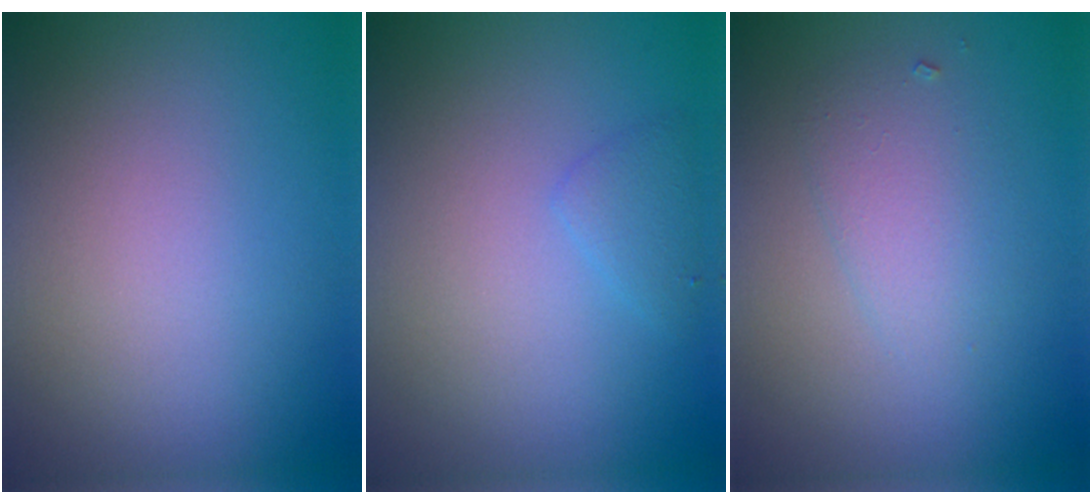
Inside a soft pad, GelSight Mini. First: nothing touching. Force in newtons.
{"total": 1.3, "press": 1.3, "slide": 0.1}
{"total": 2.3, "press": 2.3, "slide": 0.2}